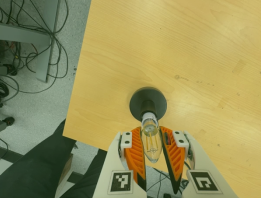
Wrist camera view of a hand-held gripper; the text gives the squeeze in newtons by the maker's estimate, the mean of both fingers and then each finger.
{"total": 15.1, "left": 14.8, "right": 15.4}